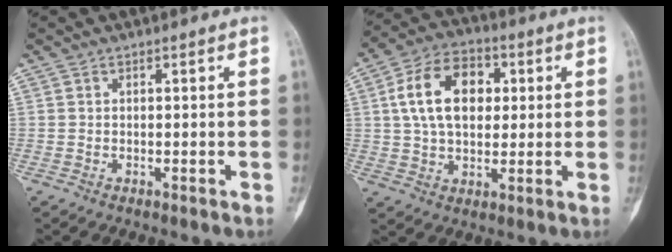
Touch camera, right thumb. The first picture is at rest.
{"total": 13.8, "force": [2.8, 9.0, 10.1], "torque": [-0.153, 0.012, 0.041]}